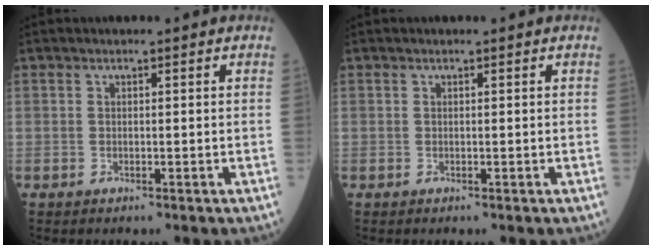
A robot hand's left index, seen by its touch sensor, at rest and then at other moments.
{"total": 0.0}